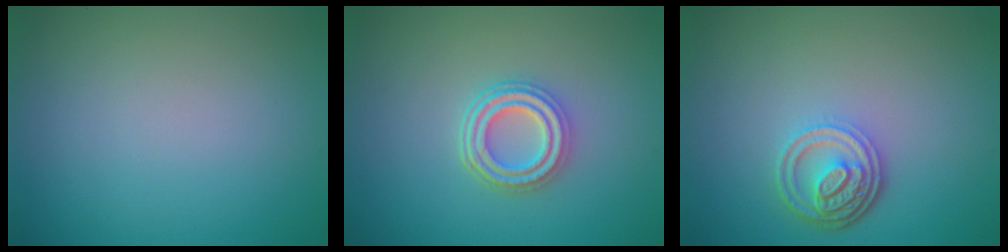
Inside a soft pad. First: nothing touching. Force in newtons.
{"total": 4.0, "press": 3.1, "slide": 2.5}
{"total": 4.2, "press": 3.2, "slide": 2.7}